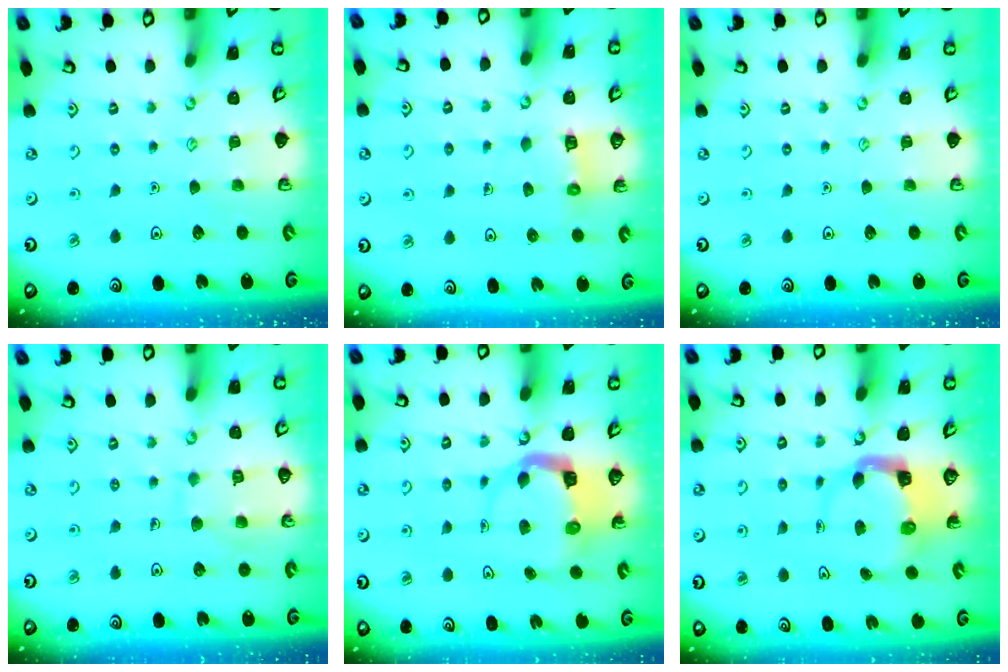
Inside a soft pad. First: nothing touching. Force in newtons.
{"total": 6.2, "press": 6.2, "slide": 0.3}
{"total": 0.0}
{"total": 7.4, "press": 7.4, "slide": 0.4}
{"total": 4.5, "press": 4.5, "slide": 0.3}
{"total": 3.7, "press": 3.7, "slide": 0.5}